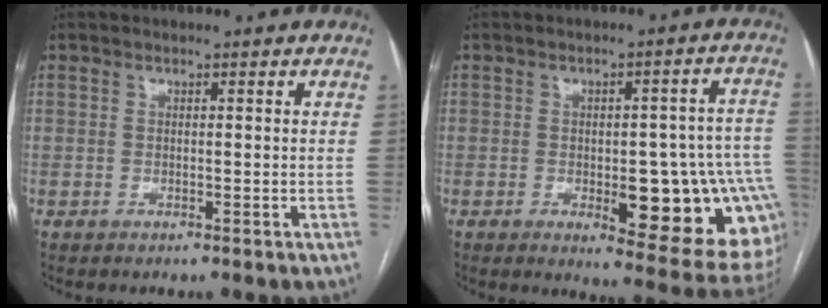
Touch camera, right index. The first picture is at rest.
{"total": 18.4, "force": [-4.3, 5.3, 17.0], "torque": [-0.110, 0.026, -0.033]}